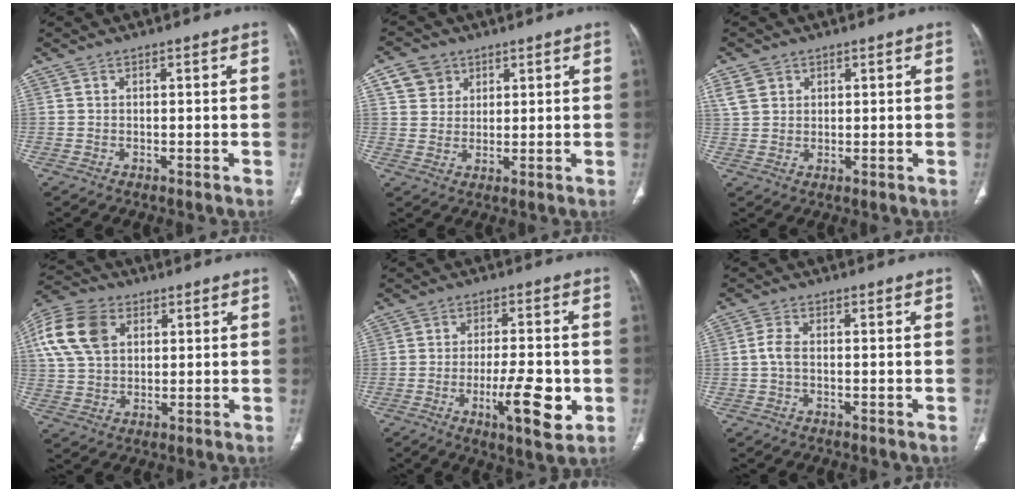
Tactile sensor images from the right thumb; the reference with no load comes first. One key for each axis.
{"total": 7.0, "fx": 3.4, "fy": 5.9, "fz": 1.7, "tx": -0.007, "ty": -0.010, "tz": 0.063}
{"total": 4.5, "fx": 2.1, "fy": 3.6, "fz": 1.8, "tx": -0.025, "ty": -0.001, "tz": 0.049}
{"total": 14.3, "fx": 4.7, "fy": 10.0, "fz": 9.1, "tx": -0.180, "ty": 0.007, "tz": 0.088}
{"total": 11.0, "fx": -3.1, "fy": 3.1, "fz": 10.1, "tx": -0.153, "ty": 0.000, "tz": -0.045}
{"total": 2.5, "fx": -0.3, "fy": 1.3, "fz": 2.1, "tx": -0.043, "ty": 0.004, "tz": -0.011}